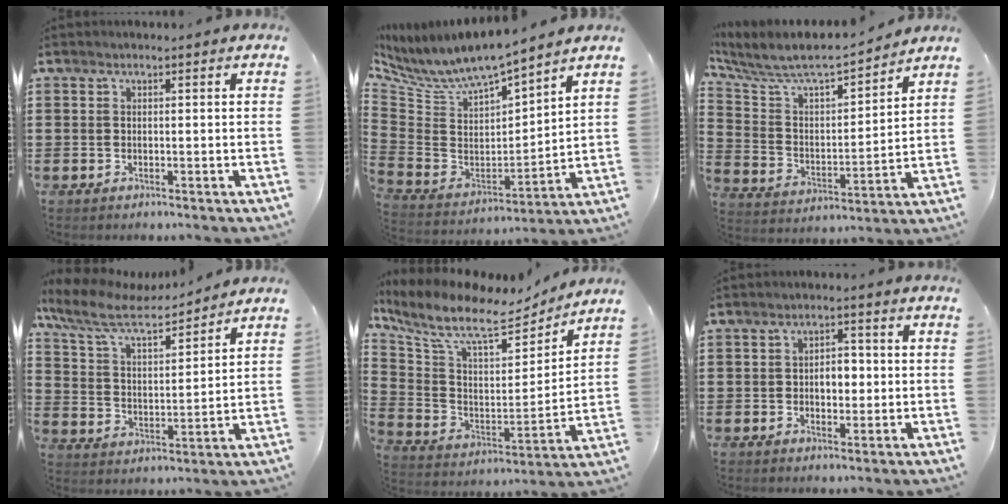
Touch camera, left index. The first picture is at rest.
{"total": 6.9, "force": [6.2, 1.1, 2.8], "torque": [-0.088, -0.054, 0.103]}
{"total": 7.0, "force": [6.4, 1.3, 2.4], "torque": [-0.082, -0.050, 0.104]}
{"total": 8.7, "force": [7.4, 2.3, 4.1], "torque": [-0.111, -0.030, 0.126]}
{"total": 11.0, "force": [8.6, 3.3, 6.1], "torque": [-0.156, -0.045, 0.147]}
{"total": 4.1, "force": [-0.2, 2.5, 3.3], "torque": [-0.052, 0.003, -0.013]}